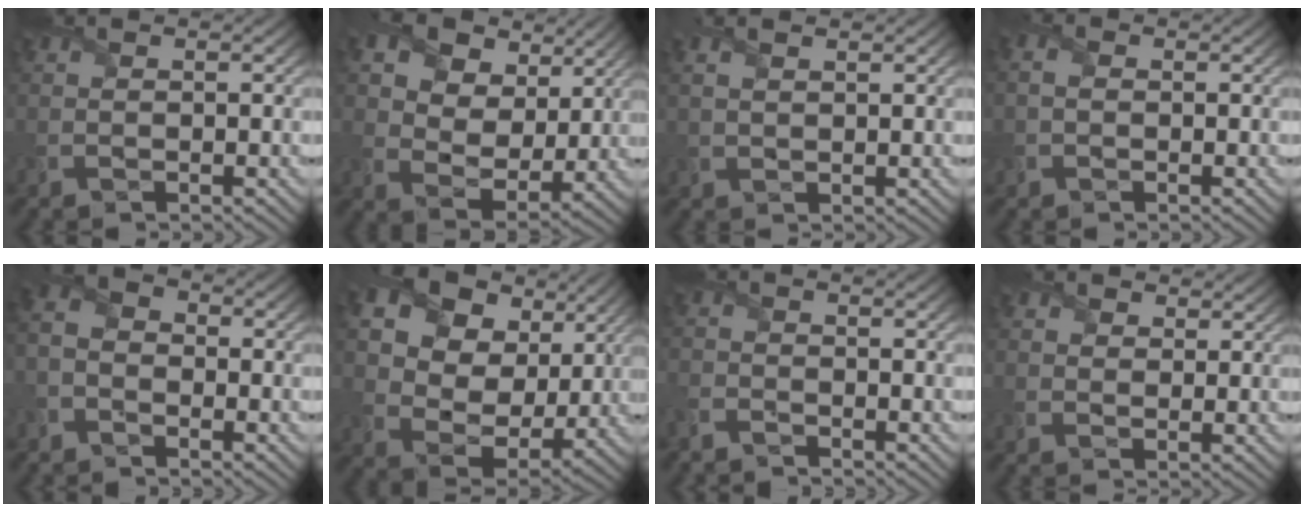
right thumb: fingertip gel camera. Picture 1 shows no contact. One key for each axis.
{"total": 13.9, "fx": 7.2, "fy": 9.1, "fz": 7.8, "tx": -0.176, "ty": 0.016, "tz": 0.123}
{"total": 1.9, "fx": 1.2, "fy": 0.5, "fz": 1.4, "tx": -0.038, "ty": 0.003, "tz": 0.030}
{"total": 1.7, "fx": -0.2, "fy": 1.3, "fz": 1.1, "tx": -0.037, "ty": 0.004, "tz": 0.000}
{"total": 4.5, "fx": -2.6, "fy": 2.9, "fz": 2.3, "tx": -0.057, "ty": -0.003, "tz": -0.055}
{"total": 18.5, "fx": 7.9, "fy": 13.5, "fz": 10.0, "tx": -0.264, "ty": 0.045, "tz": 0.177}
{"total": 2.6, "fx": -2.5, "fy": 0.5, "fz": 0.6, "tx": -0.019, "ty": -0.006, "tz": -0.062}
{"total": 2.6, "fx": 1.5, "fy": 1.9, "fz": 0.9, "tx": -0.028, "ty": -0.004, "tz": 0.023}